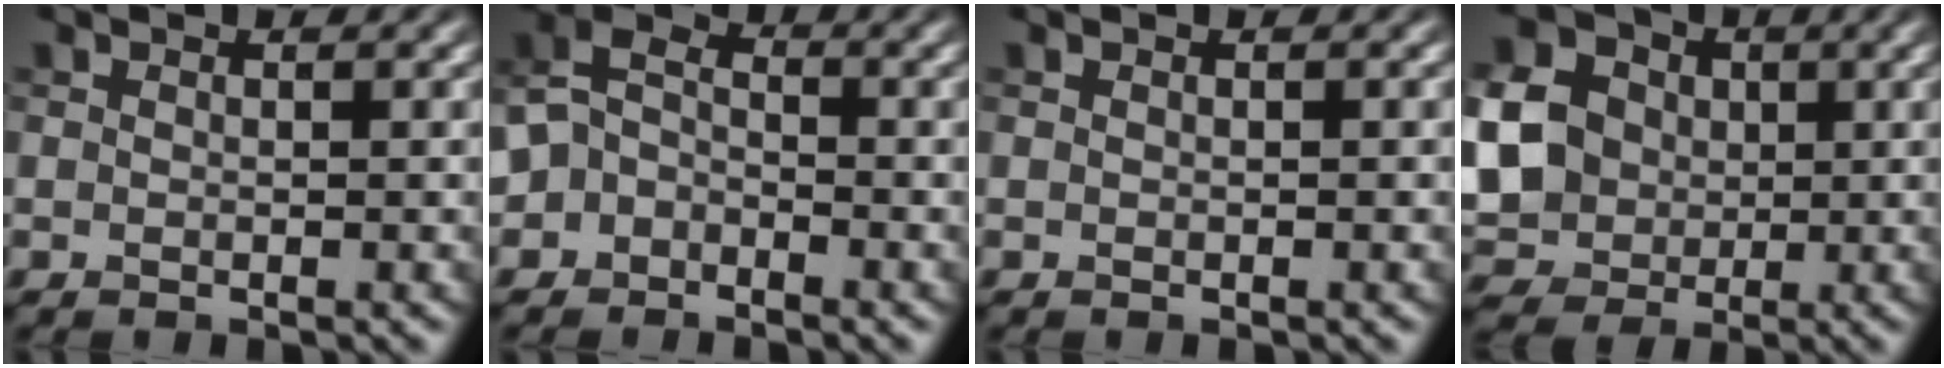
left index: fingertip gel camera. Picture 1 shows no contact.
{"total": 3.4, "force": [-1.7, 2.6, 1.4], "torque": [-0.027, 0.010, -0.050]}
{"total": 0.0}
{"total": 8.6, "force": [0.2, 7.5, 4.3], "torque": [-0.117, -0.002, -0.005]}